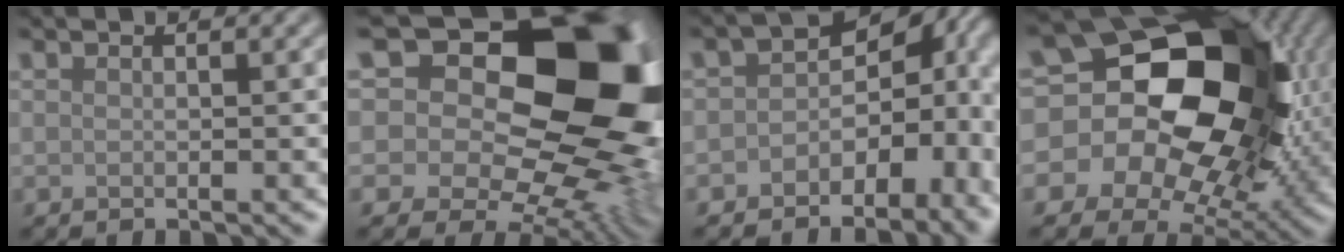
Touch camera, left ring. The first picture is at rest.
{"total": 22.7, "force": [7.5, 16.3, 13.8], "torque": [-0.195, 0.063, 0.109]}
{"total": 7.6, "force": [-2.1, 5.6, 4.7], "torque": [-0.028, 0.005, -0.038]}
{"total": 21.1, "force": [2.3, 16.1, 13.5], "torque": [-0.209, 0.020, 0.022]}